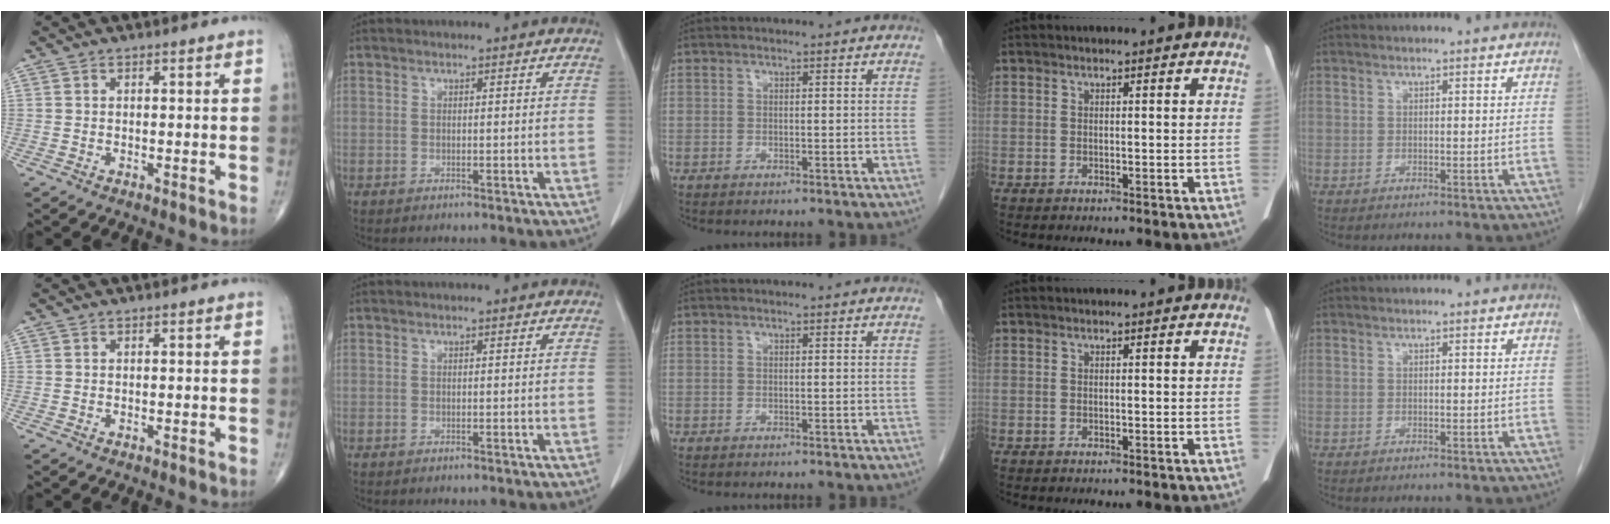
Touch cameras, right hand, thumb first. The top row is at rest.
{}